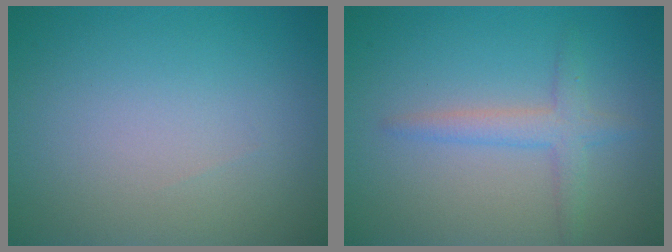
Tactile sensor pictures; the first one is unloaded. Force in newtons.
{"total": 2.4, "press": 2.4, "slide": 0.1}